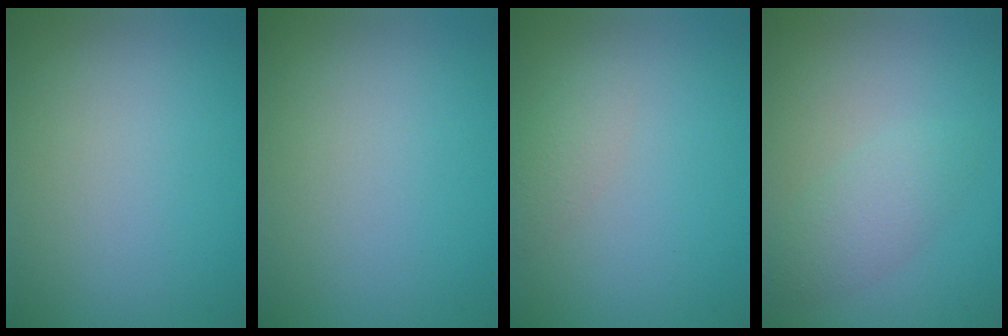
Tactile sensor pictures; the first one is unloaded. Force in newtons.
{"total": 0.0}
{"total": 1.4, "press": 1.4, "slide": 0.1}
{"total": 2.4, "press": 2.4, "slide": 0.0}